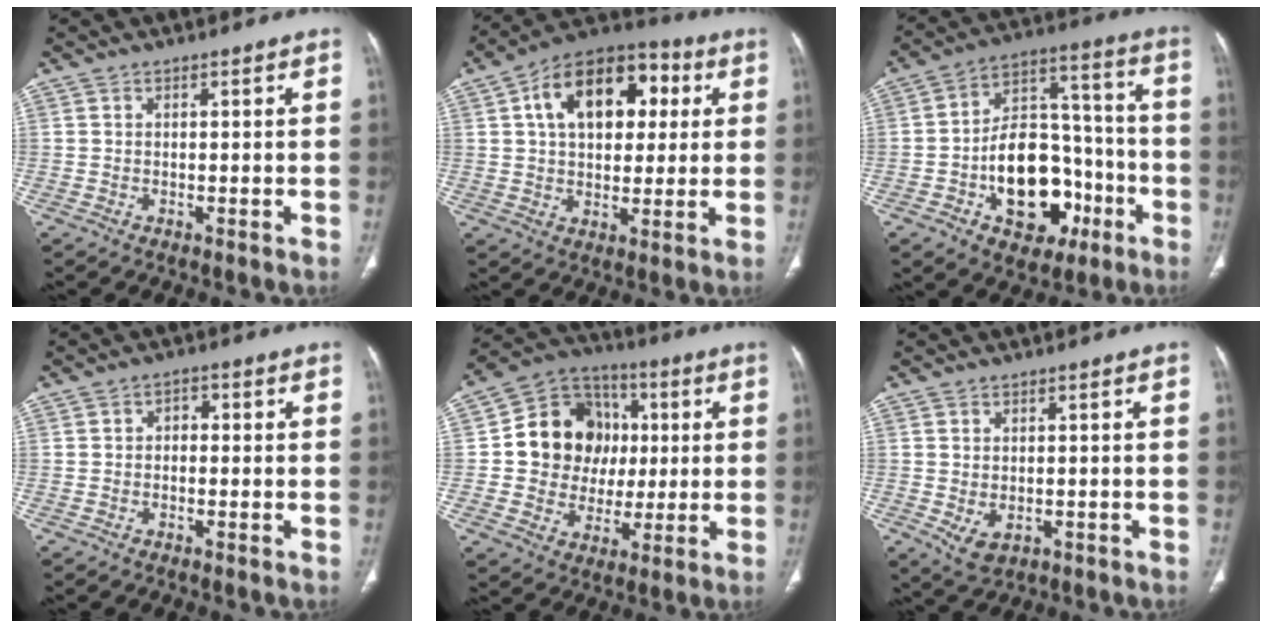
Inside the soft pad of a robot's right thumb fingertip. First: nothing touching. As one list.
[{"total": 18.3, "force": [5.0, 11.5, 13.4], "torque": [-0.172, 0.016, 0.070]}, {"total": 19.8, "force": [-6.7, 12.9, 13.4], "torque": [-0.160, 0.059, -0.095]}, {"total": 2.1, "force": [-0.2, 1.6, 1.4], "torque": [-0.007, 0.009, -0.011]}, {"total": 16.6, "force": [1.6, 14.6, 7.8], "torque": [-0.081, 0.020, 0.034]}, {"total": 4.4, "force": [-0.9, 2.9, 3.1], "torque": [-0.052, -0.003, 0.000]}]